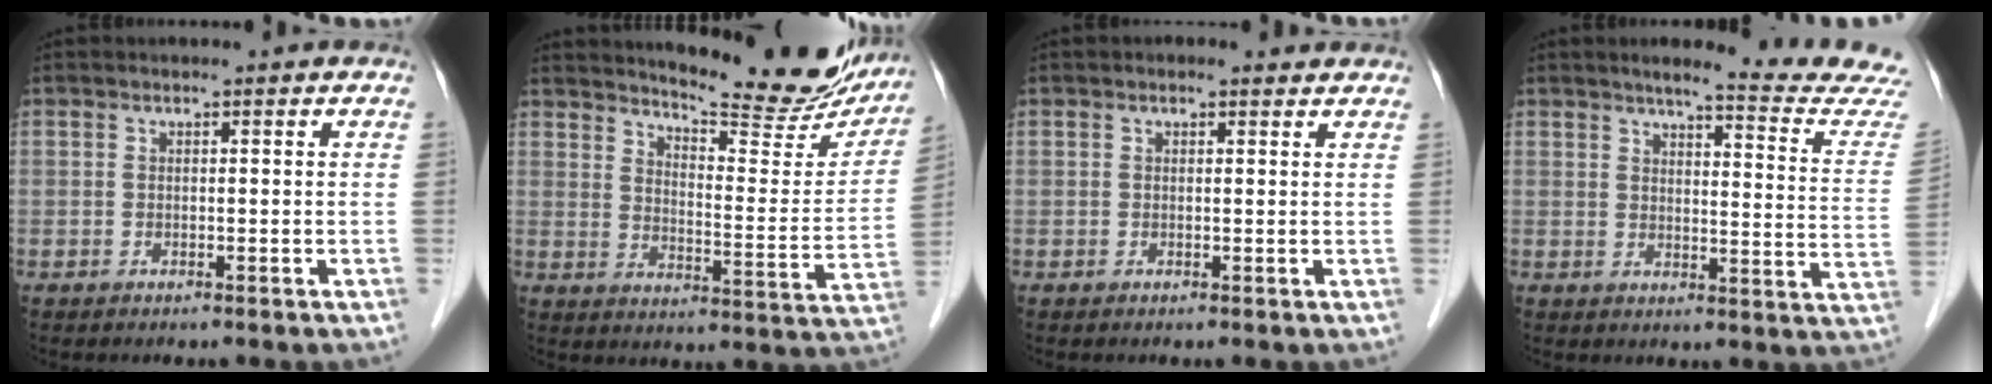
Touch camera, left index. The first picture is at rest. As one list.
[{"total": 19.8, "force": [17.9, 3.6, 7.5], "torque": [-0.095, -0.061, 0.222]}, {"total": 1.0, "force": [0.8, 0.6, 0.3], "torque": [-0.009, 0.005, 0.005]}, {"total": 14.6, "force": [13.9, -0.9, 4.6], "torque": [-0.054, -0.084, 0.149]}]